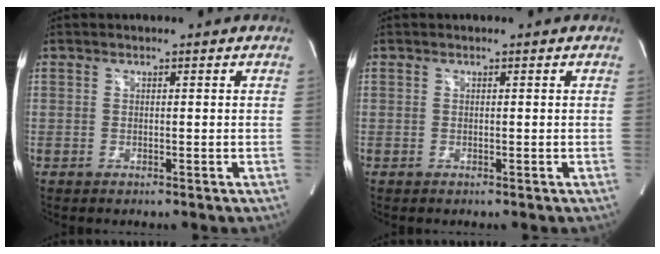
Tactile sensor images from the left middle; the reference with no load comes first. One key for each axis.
{"total": 0.0}